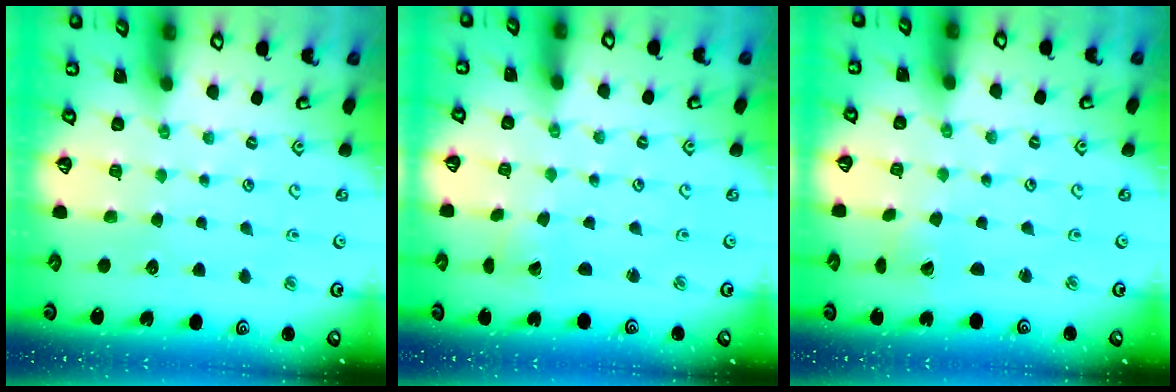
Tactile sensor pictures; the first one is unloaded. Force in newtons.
{"total": 1.0, "press": 1.0, "slide": 0.1}
{"total": 0.9, "press": 0.9, "slide": 0.1}